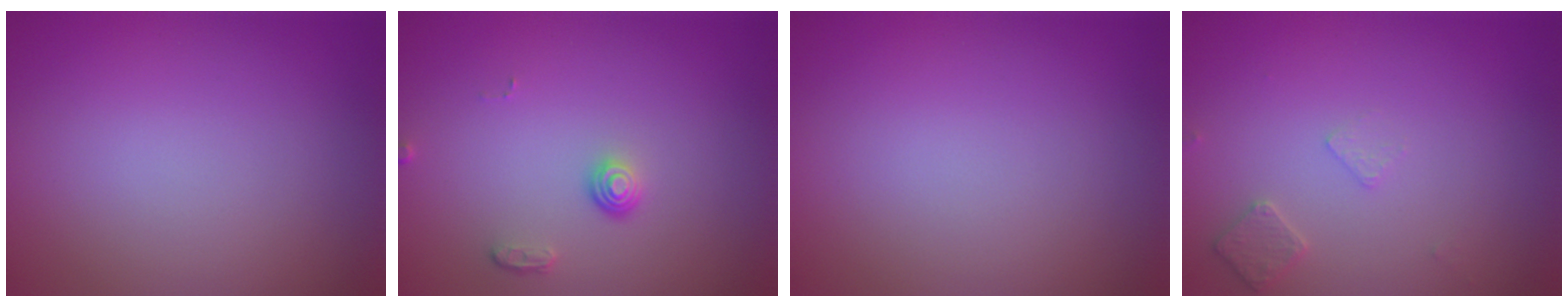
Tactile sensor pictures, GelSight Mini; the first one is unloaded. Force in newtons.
{"total": 1.3, "press": 1.0, "slide": 0.9}
{"total": 0.0}
{"total": 1.5, "press": 1.4, "slide": 0.3}